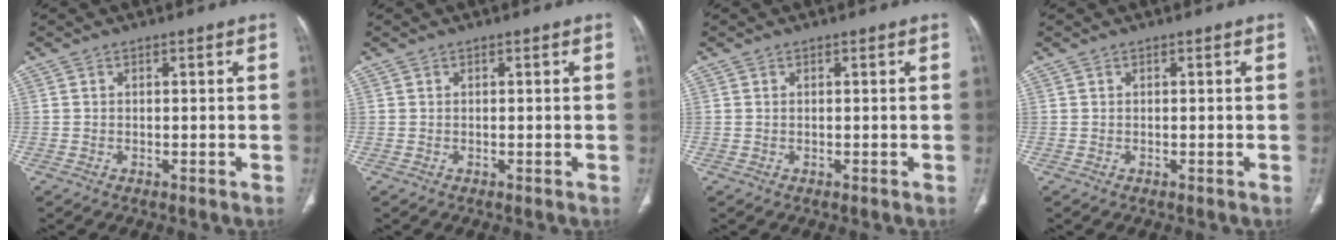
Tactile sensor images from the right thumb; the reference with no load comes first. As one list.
[{"total": 0.0}, {"total": 0.0}, {"total": 0.0}]